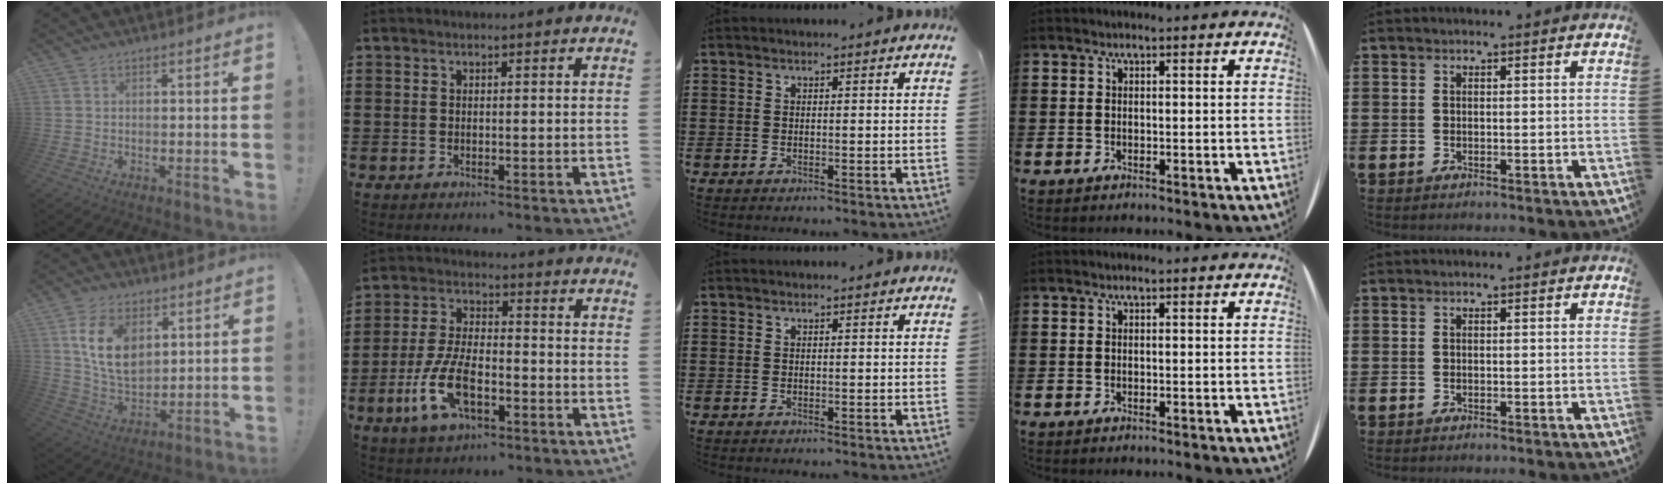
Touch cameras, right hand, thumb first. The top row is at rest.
{"thumb": {"total": 14.0, "force": [5.3, 9.4, 8.9], "torque": [-0.162, -0.013, 0.103]}, "index": {"total": 9.4, "force": [-3.8, 4.3, 7.4], "torque": [-0.175, -0.006, -0.076]}}